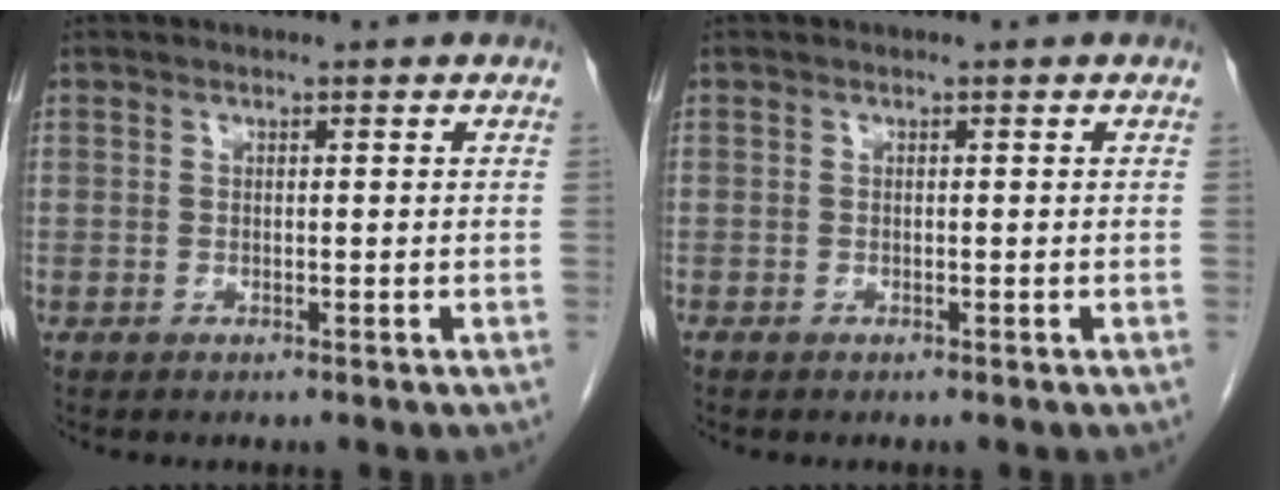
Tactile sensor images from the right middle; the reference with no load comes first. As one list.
[{"total": 0.0}]